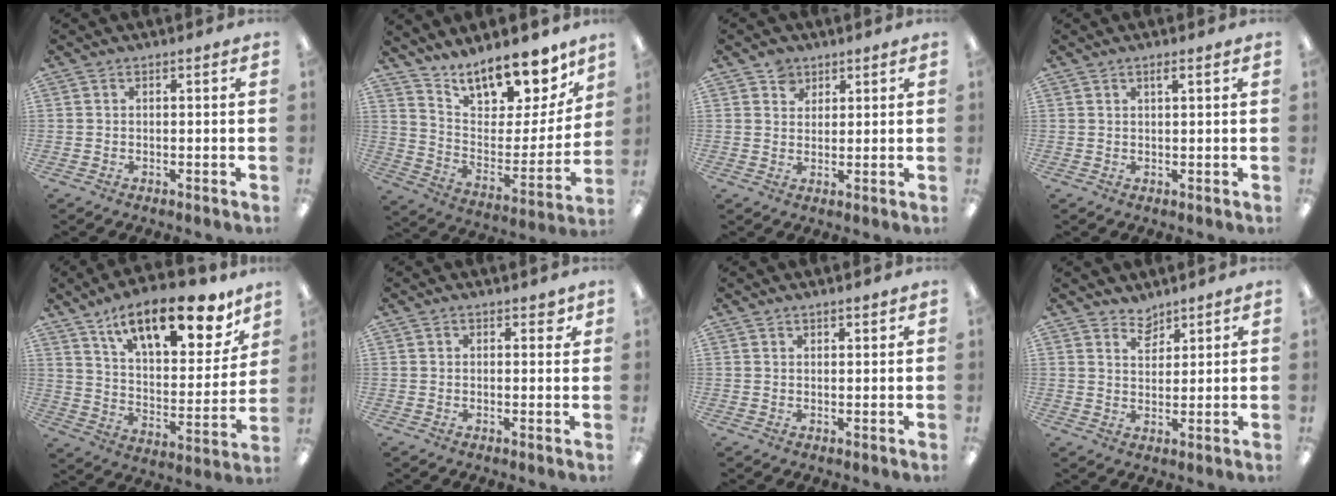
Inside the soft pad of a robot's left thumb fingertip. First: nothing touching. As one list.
[{"total": 16.6, "force": [13.9, 6.5, 6.2], "torque": [-0.091, -0.117, 0.245]}, {"total": 3.8, "force": [2.5, 2.8, 0.5], "torque": [-0.003, -0.005, 0.045]}, {"total": 1.5, "force": [1.0, 0.2, 1.1], "torque": [-0.024, 0.001, 0.017]}, {"total": 21.2, "force": [13.6, 8.8, 13.7], "torque": [-0.191, -0.085, 0.226]}, {"total": 2.2, "force": [1.4, 1.2, 1.3], "torque": [-0.010, -0.002, 0.021]}, {"total": 1.4, "force": [1.3, 0.3, 0.2], "torque": [-0.003, -0.001, 0.025]}, {"total": 4.4, "force": [3.9, 1.9, 0.4], "torque": [-0.002, -0.026, 0.071]}]